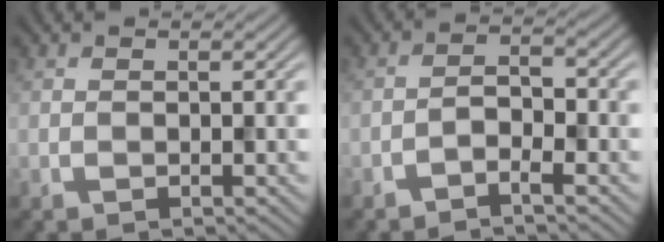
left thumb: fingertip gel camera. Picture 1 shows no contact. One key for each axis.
{"total": 2.5, "fx": -1.8, "fy": 0.7, "fz": 1.5, "tx": -0.029, "ty": 0.009, "tz": -0.039}